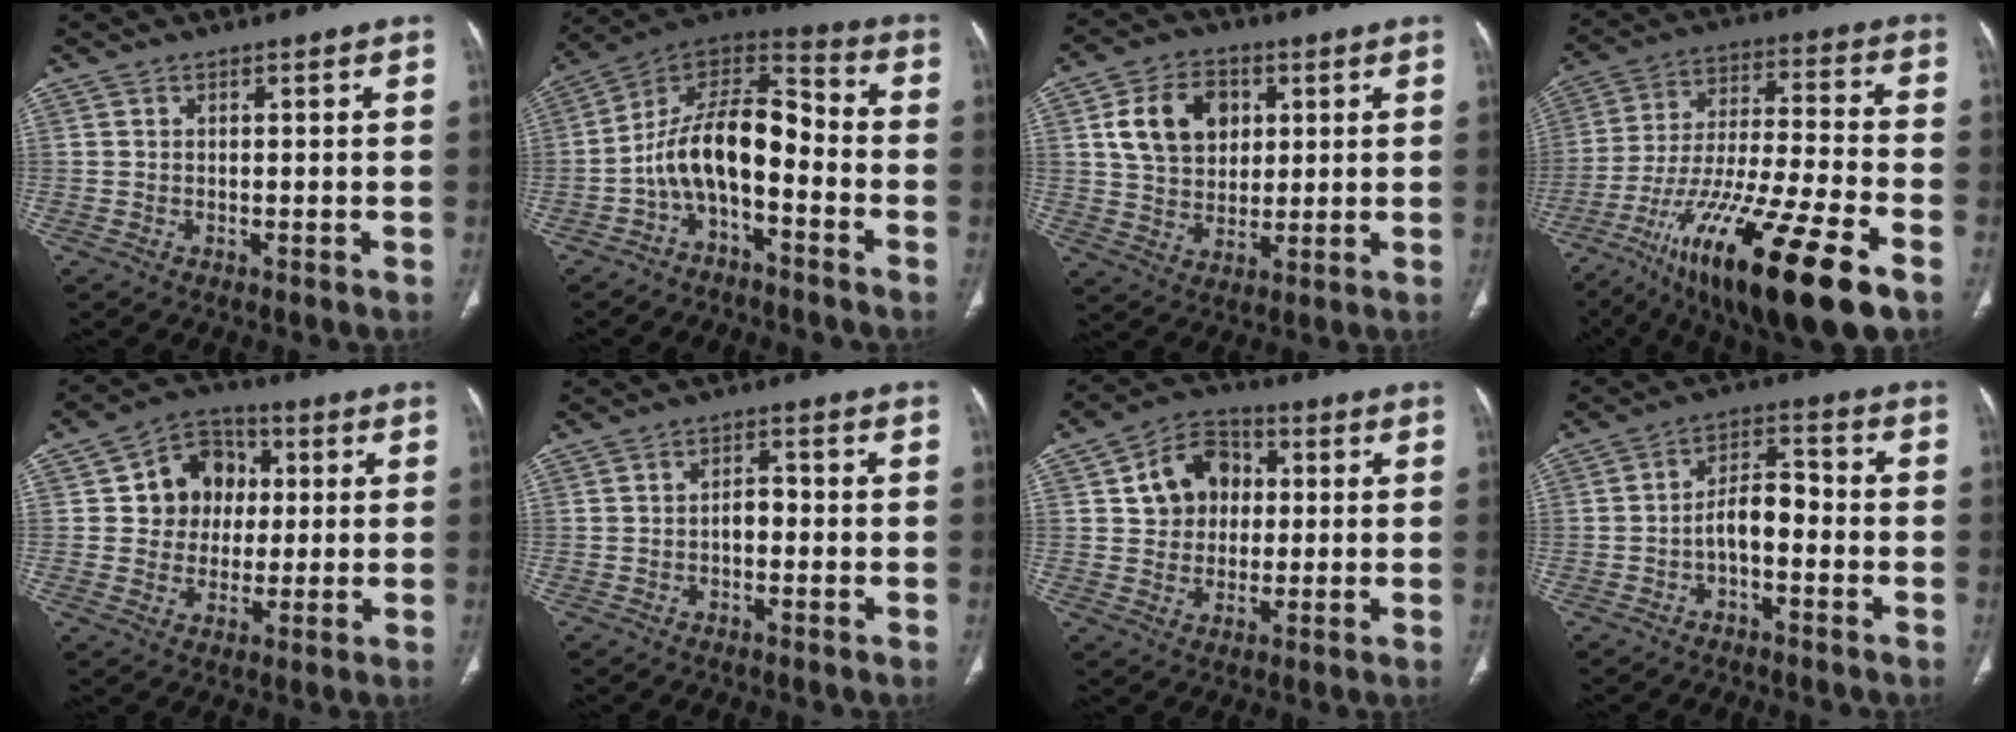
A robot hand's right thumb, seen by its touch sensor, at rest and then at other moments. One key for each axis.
{"total": 13.1, "fx": -4.3, "fy": 6.4, "fz": 10.6, "tx": -0.176, "ty": 0.093, "tz": -0.084}
{"total": 12.2, "fx": 3.5, "fy": 9.1, "fz": 7.2, "tx": -0.094, "ty": -0.003, "tz": 0.064}
{"total": 26.0, "fx": -13.8, "fy": 5.6, "fz": 21.3, "tx": -0.382, "ty": 0.030, "tz": -0.233}
{"total": 10.7, "fx": 1.6, "fy": 9.4, "fz": 4.8, "tx": -0.024, "ty": 0.008, "tz": 0.022}
{"total": 2.7, "fx": -0.7, "fy": 1.7, "fz": 2.0, "tx": -0.020, "ty": 0.013, "tz": -0.015}
{"total": 10.6, "fx": 2.0, "fy": 8.7, "fz": 5.8, "tx": -0.062, "ty": 0.010, "tz": 0.027}
{"total": 6.3, "fx": -2.1, "fy": 3.3, "fz": 5.0, "tx": -0.076, "ty": 0.039, "tz": -0.042}